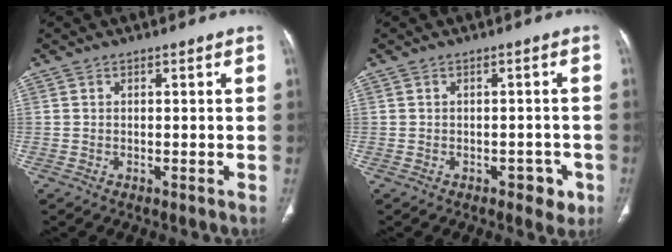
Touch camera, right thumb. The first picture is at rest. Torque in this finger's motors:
{"motor_torque": [-0.07, 0.18, -0.18, 0.17, -0.02]}